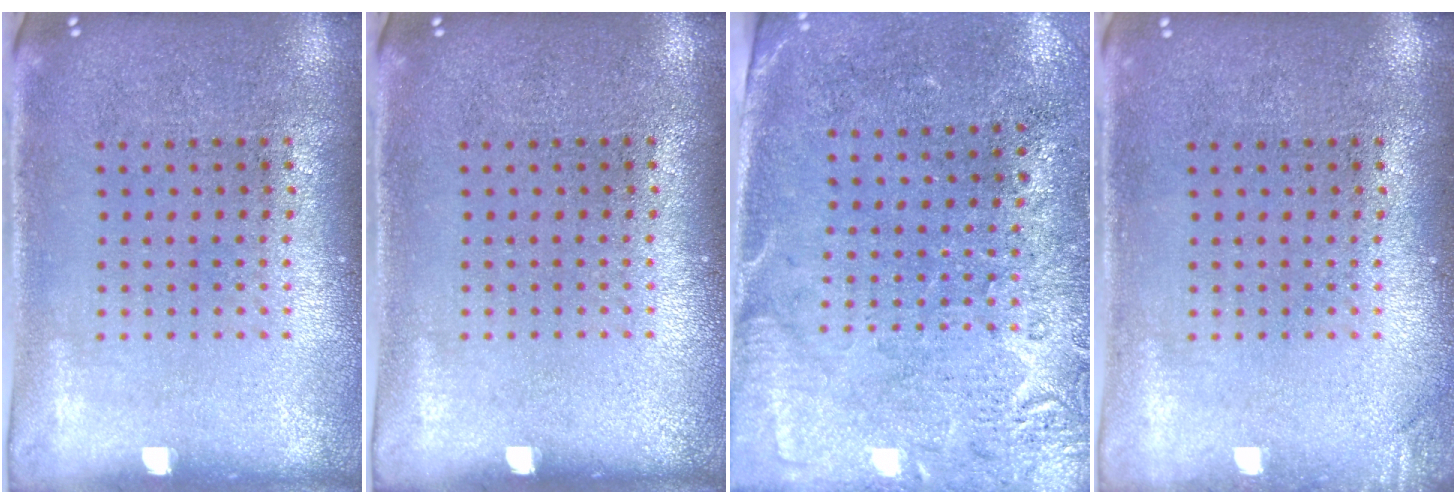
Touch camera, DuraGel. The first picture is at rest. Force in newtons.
{"total": 0.0}
{"total": 2.7, "press": 2.3, "slide": 1.4}
{"total": 0.9, "press": 0.9, "slide": 0.2}